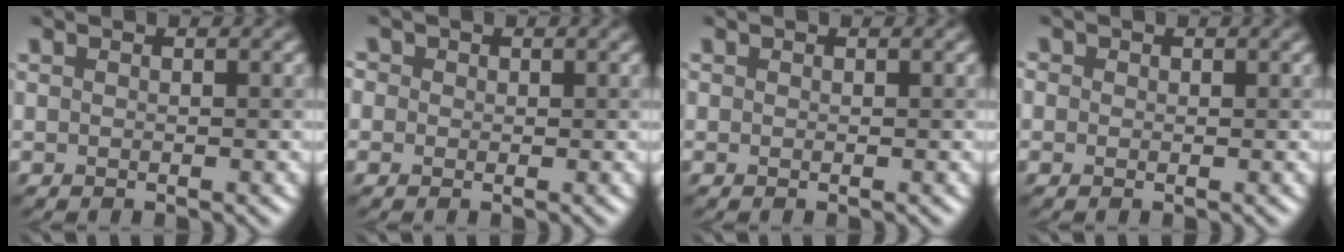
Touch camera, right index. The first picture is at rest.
{"total": 2.0, "force": [0.9, 1.7, 0.7], "torque": [-0.010, 0.013, -0.007]}
{"total": 0.0}
{"total": 0.8, "force": [0.3, 0.7, 0.2], "torque": [-0.001, -0.001, -0.005]}